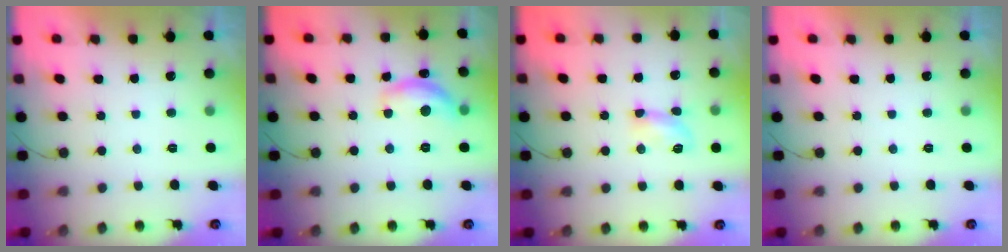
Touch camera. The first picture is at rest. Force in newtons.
{"total": 12.0, "press": 11.9, "slide": 0.6}
{"total": 5.1, "press": 5.0, "slide": 0.7}
{"total": 0.0}